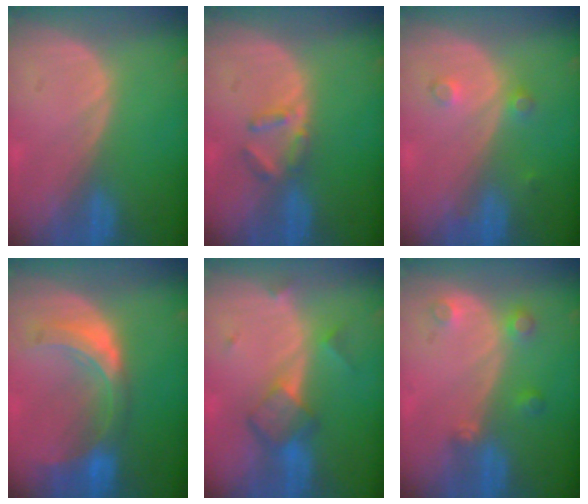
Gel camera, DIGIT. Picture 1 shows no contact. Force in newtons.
{"total": 3.0, "press": 3.0, "slide": 0.4}
{"total": 2.5, "press": 2.1, "slide": 1.3}
{"total": 8.0, "press": 7.1, "slide": 3.8}
{"total": 6.0, "press": 5.3, "slide": 2.8}
{"total": 3.4, "press": 3.1, "slide": 1.4}